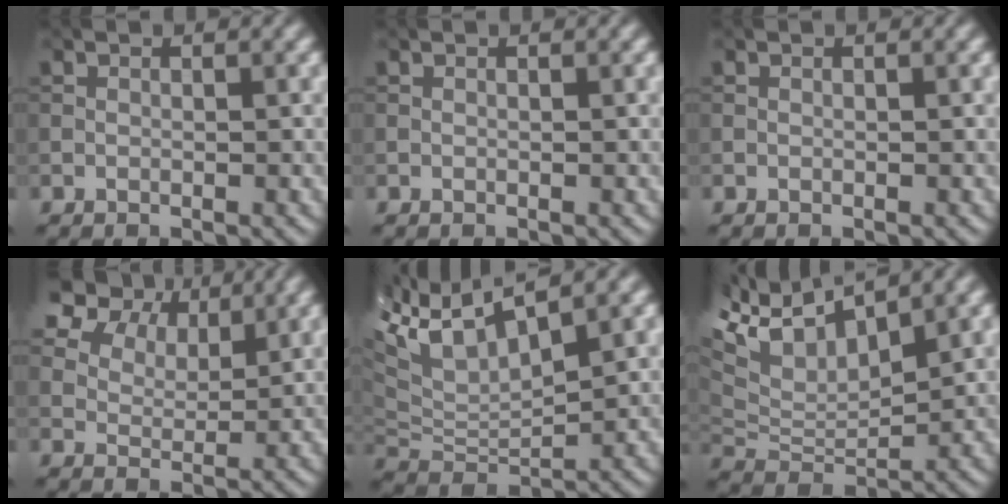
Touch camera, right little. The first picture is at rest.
{"total": 0.0}
{"total": 0.0}
{"total": 6.3, "force": [5.0, 3.0, 2.5], "torque": [-0.083, -0.008, 0.114]}
{"total": 6.2, "force": [3.4, 2.1, 4.7], "torque": [-0.133, 0.011, 0.088]}
{"total": 7.5, "force": [4.3, 3.2, 5.2], "torque": [-0.147, 0.009, 0.107]}